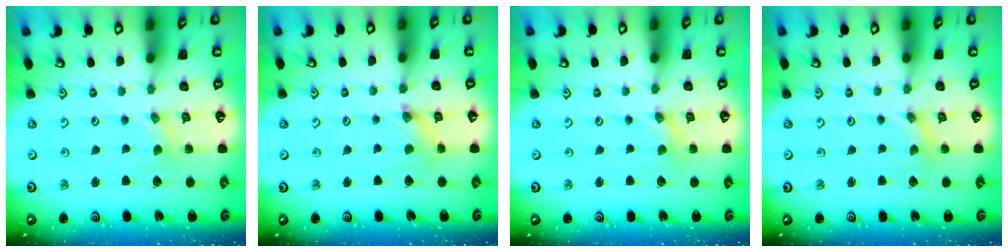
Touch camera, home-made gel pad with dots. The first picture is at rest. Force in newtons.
{"total": 1.2, "press": 1.2, "slide": 0.3}
{"total": 0.0}
{"total": 0.0}